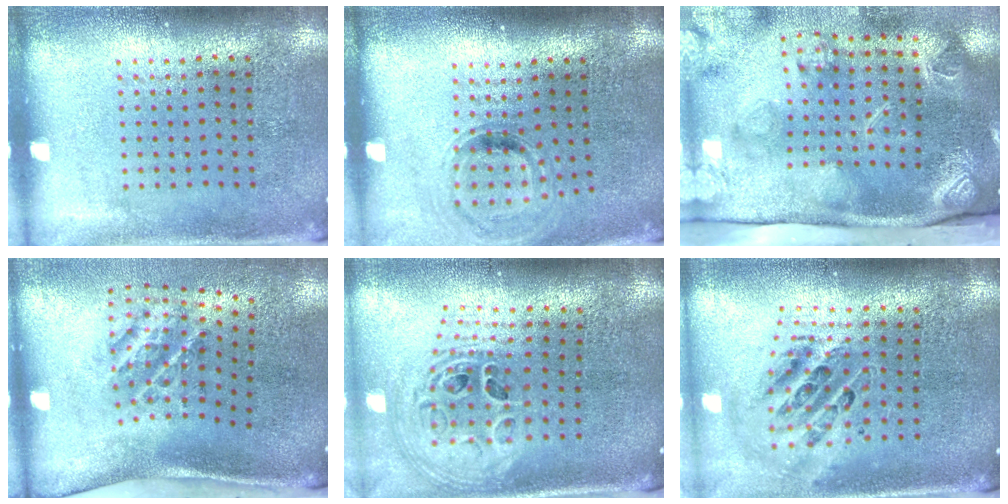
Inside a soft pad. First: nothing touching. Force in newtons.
{"total": 0.9, "press": 0.9, "slide": 0.2}
{"total": 4.5, "press": 3.3, "slide": 3.2}
{"total": 1.9, "press": 1.3, "slide": 1.5}
{"total": 1.9, "press": 1.6, "slide": 1.1}
{"total": 1.4, "press": 1.2, "slide": 0.6}